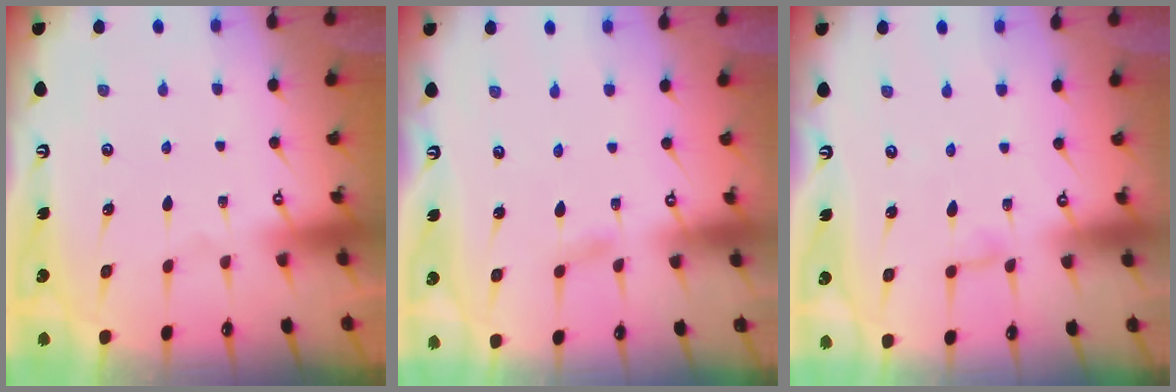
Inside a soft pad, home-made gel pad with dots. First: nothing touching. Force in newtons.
{"total": 2.0, "press": 2.0, "slide": 0.2}
{"total": 2.5, "press": 2.5, "slide": 0.2}